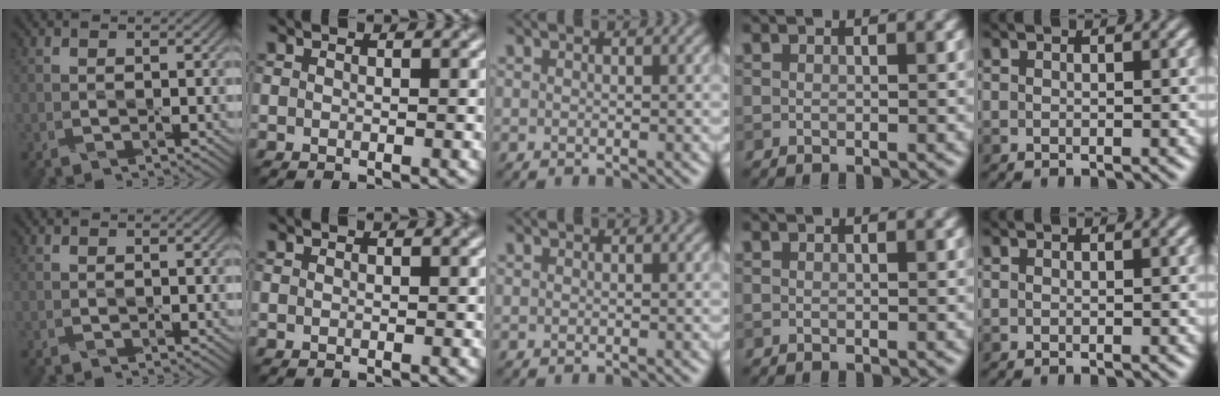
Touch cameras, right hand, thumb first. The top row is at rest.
{}